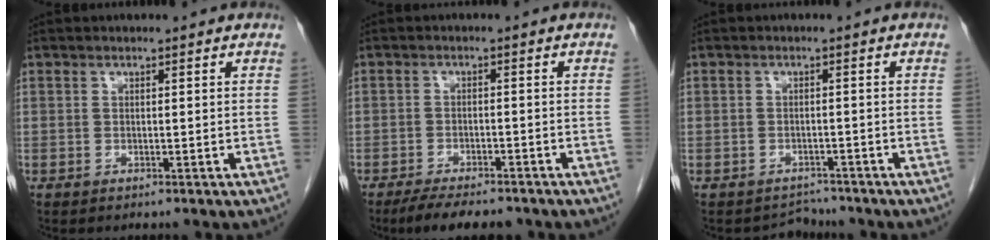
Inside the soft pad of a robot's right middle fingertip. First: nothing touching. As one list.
[{"total": 7.2, "force": [-6.0, 2.1, 3.3], "torque": [-0.047, -0.008, -0.092]}, {"total": 2.4, "force": [-2.0, 1.1, -0.8], "torque": [0.007, 0.003, -0.030]}]